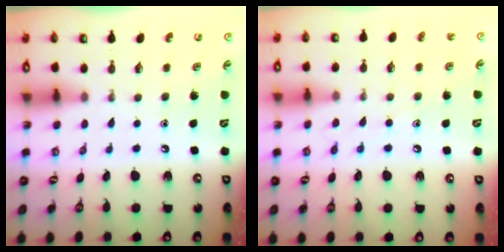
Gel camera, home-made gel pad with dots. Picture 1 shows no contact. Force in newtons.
{"total": 7.0, "press": 7.0, "slide": 0.6}